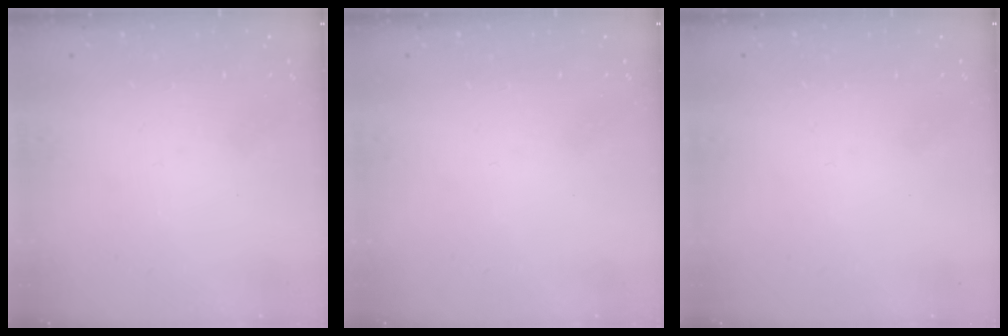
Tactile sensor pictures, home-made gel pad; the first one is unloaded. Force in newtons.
{"total": 0.0}
{"total": 0.0}